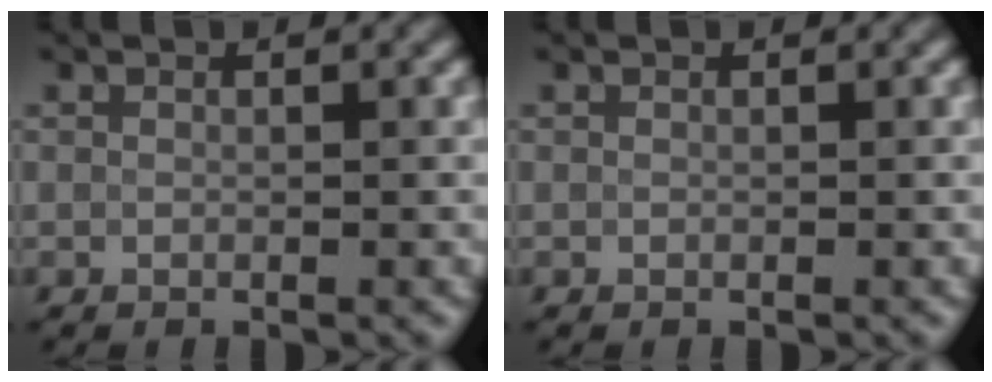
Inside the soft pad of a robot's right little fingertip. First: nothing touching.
{"total": 0.0}